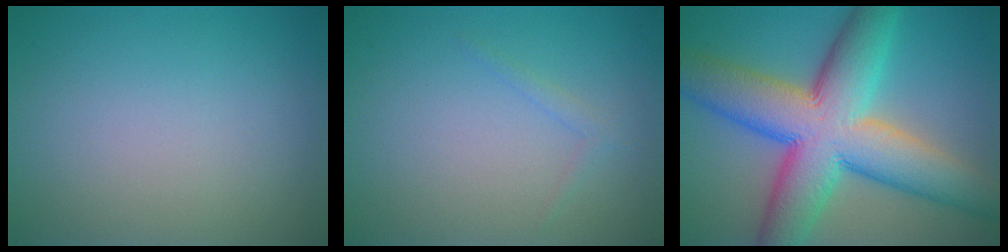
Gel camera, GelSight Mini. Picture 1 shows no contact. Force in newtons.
{"total": 0.8, "press": 0.8, "slide": 0.0}
{"total": 13.1, "press": 13.1, "slide": 0.4}